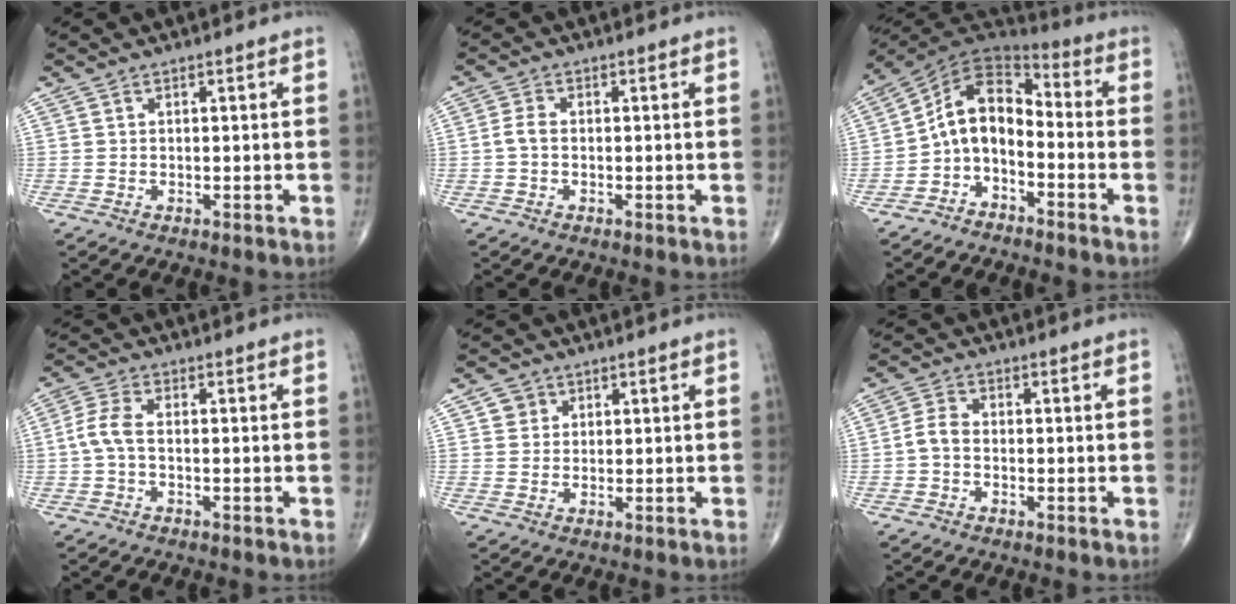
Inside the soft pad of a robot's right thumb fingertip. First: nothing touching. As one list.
[{"total": 2.4, "force": [-0.3, 1.4, 1.9], "torque": [-0.042, 0.004, -0.011]}, {"total": 9.9, "force": [-3.3, 6.3, 6.9], "torque": [-0.096, 0.081, -0.075]}, {"total": 4.3, "force": [-0.6, 1.8, 3.8], "torque": [-0.094, 0.008, -0.020]}, {"total": 2.7, "force": [1.2, 2.4, 0.4], "torque": [0.010, -0.005, 0.014]}, {"total": 3.0, "force": [-0.6, 1.8, 2.3], "torque": [-0.047, 0.008, -0.020]}]